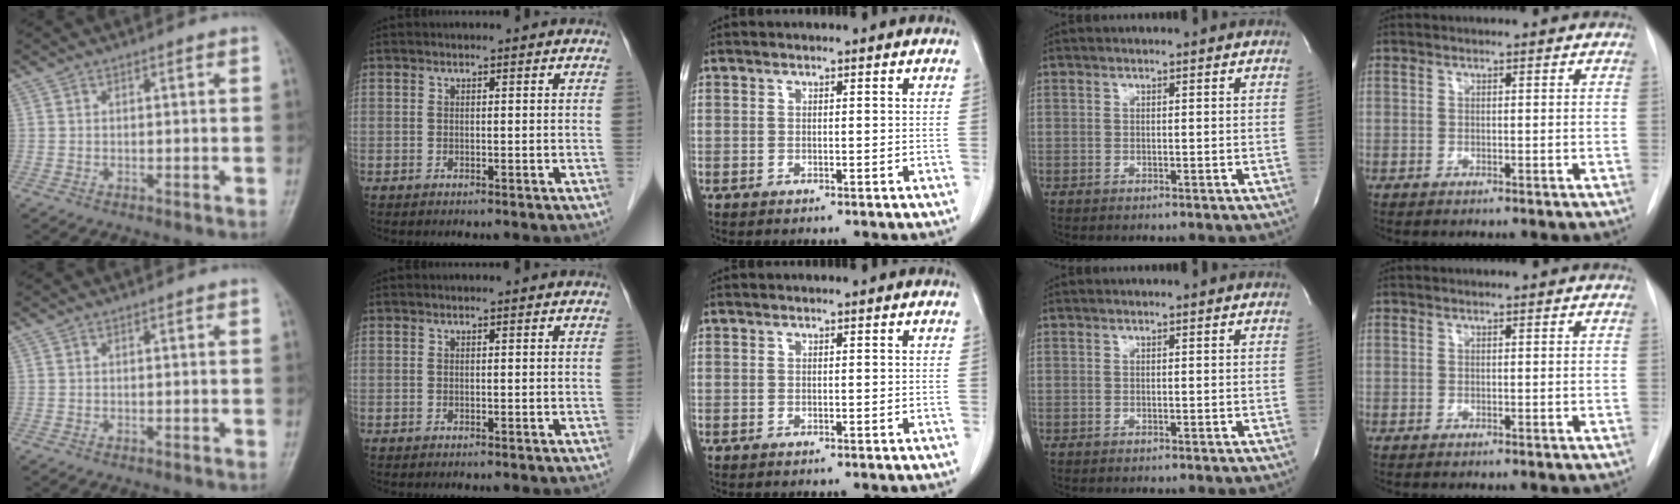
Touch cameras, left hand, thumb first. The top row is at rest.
{}